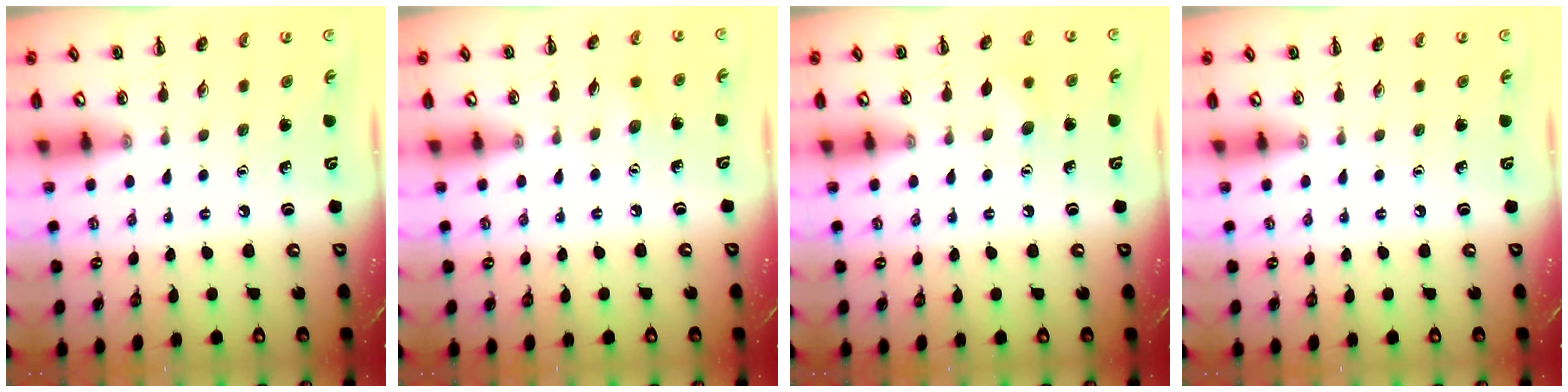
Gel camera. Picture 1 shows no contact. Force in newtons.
{"total": 4.6, "press": 4.5, "slide": 1.2}
{"total": 6.3, "press": 6.0, "slide": 1.7}
{"total": 0.0}